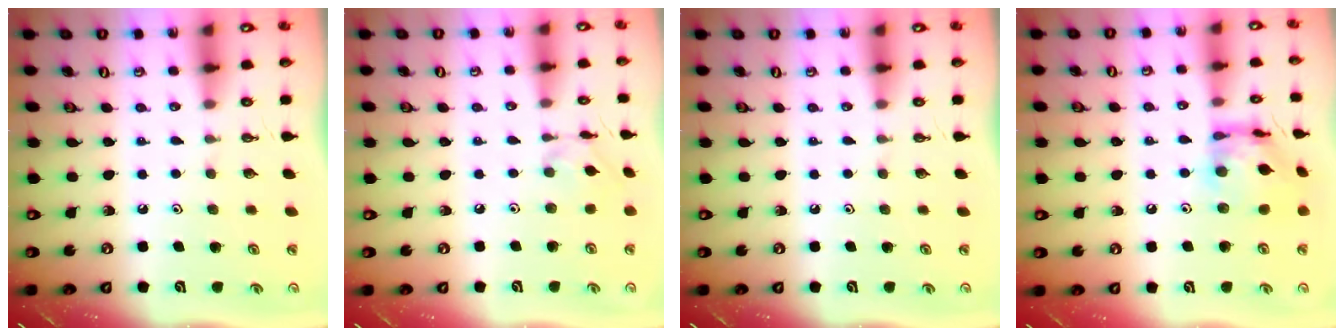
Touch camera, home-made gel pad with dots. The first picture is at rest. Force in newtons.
{"total": 3.1, "press": 3.1, "slide": 0.2}
{"total": 0.0}
{"total": 13.0, "press": 13.0, "slide": 1.2}